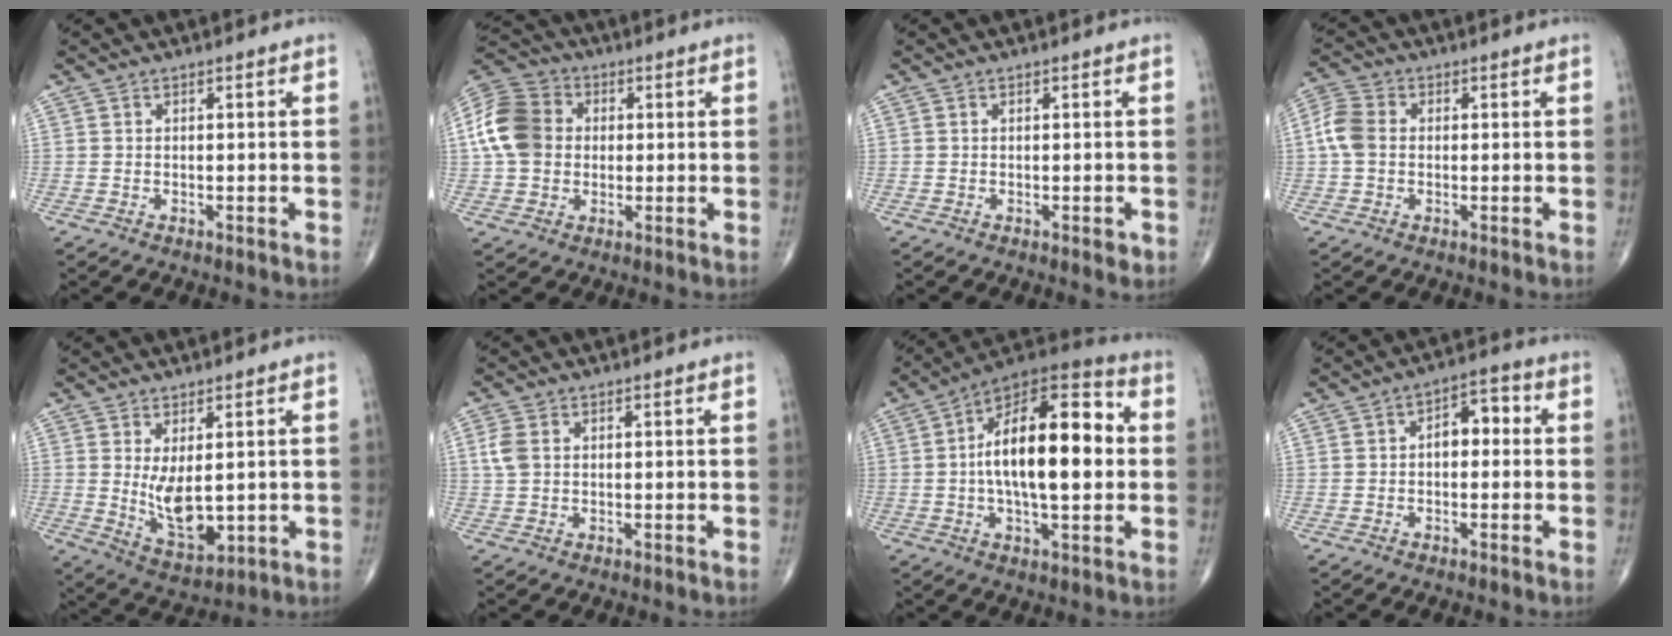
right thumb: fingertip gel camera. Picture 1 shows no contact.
{"total": 12.3, "force": [1.1, 9.9, 7.2], "torque": [-0.132, 0.024, 0.010]}
{"total": 1.3, "force": [-0.4, 0.5, 1.1], "torque": [-0.014, -0.002, -0.003]}
{"total": 5.9, "force": [0.1, 4.3, 3.9], "torque": [-0.093, 0.017, -0.006]}
{"total": 8.4, "force": [0.7, 3.9, 7.4], "torque": [-0.113, -0.022, 0.031]}
{"total": 3.4, "force": [0.7, 2.4, 2.3], "torque": [-0.061, 0.006, 0.015]}
{"total": 21.1, "force": [1.1, 9.0, 19.1], "torque": [-0.289, 0.027, 0.006]}
{"total": 5.7, "force": [0.2, 3.5, 4.5], "torque": [-0.046, 0.023, -0.008]}